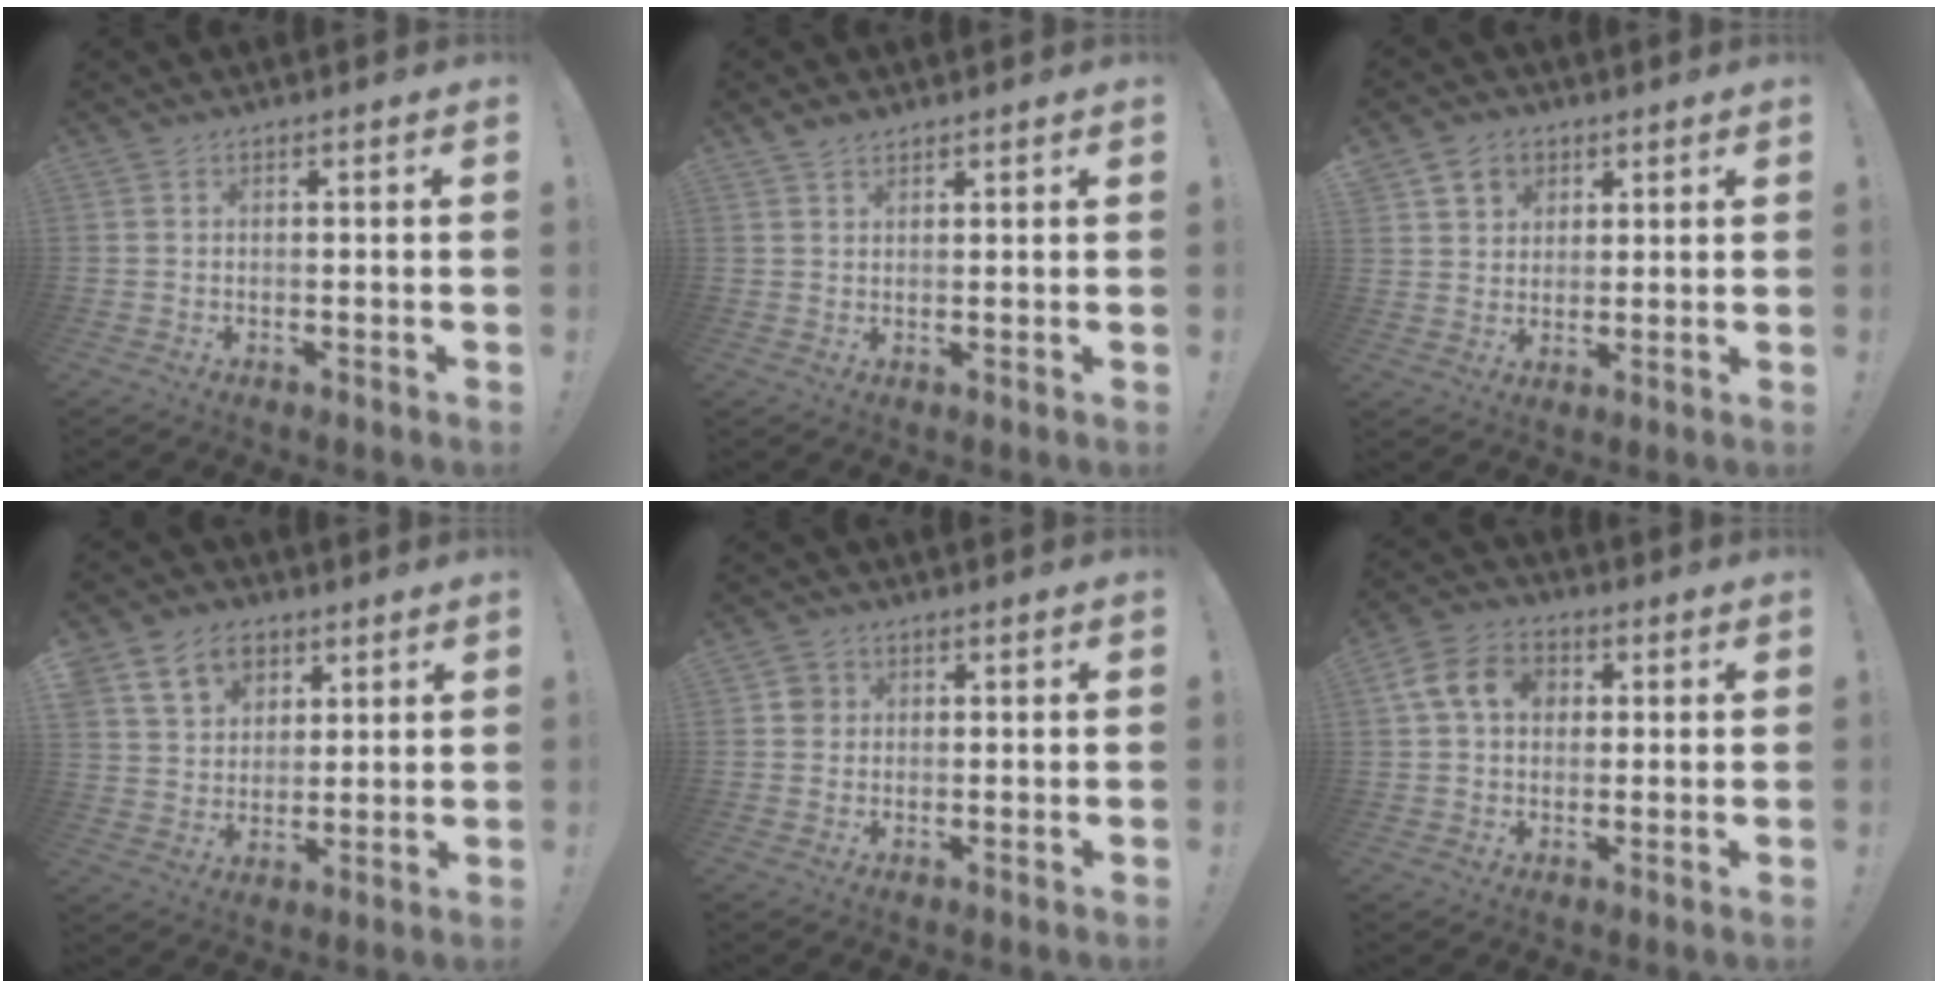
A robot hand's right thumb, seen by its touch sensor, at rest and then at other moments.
{"total": 2.3, "force": [2.0, 0.8, 0.8], "torque": [-0.014, -0.010, 0.037]}
{"total": 6.8, "force": [3.3, 5.7, 1.4], "torque": [-0.021, -0.017, 0.067]}
{"total": 12.6, "force": [6.4, 9.6, 5.1], "torque": [-0.074, -0.026, 0.126]}
{"total": 3.0, "force": [0.6, 2.8, 0.7], "torque": [-0.003, 0.004, 0.011]}
{"total": 11.4, "force": [2.6, 8.6, 6.9], "torque": [-0.122, 0.017, 0.051]}